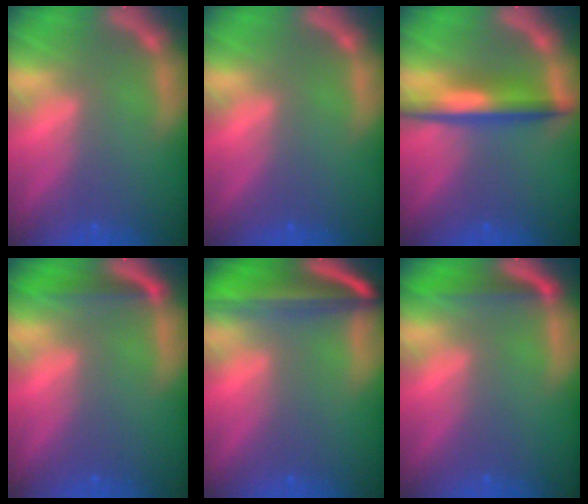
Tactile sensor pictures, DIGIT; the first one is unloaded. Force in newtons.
{"total": 0.0}
{"total": 5.0}
{"total": 2.5}
{"total": 10.0}
{"total": 3.0}